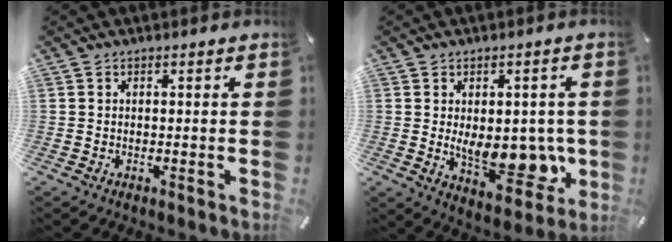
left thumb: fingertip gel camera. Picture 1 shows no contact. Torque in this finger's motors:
{"motor_torque": [0.91, 0.90, 1.96, -0.80, 0.13]}